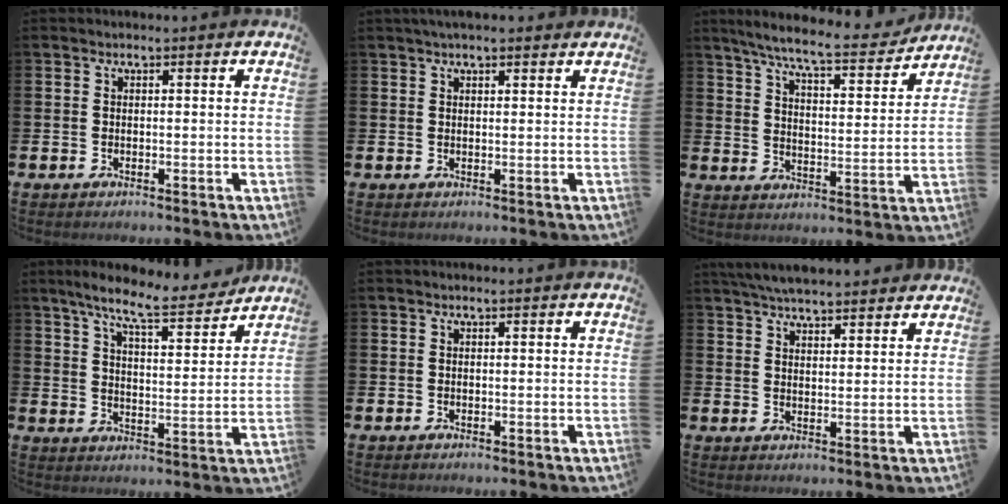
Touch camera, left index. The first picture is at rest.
{"total": 2.2, "force": [1.9, 0.3, 0.9], "torque": [-0.020, 0.003, 0.034]}
{"total": 8.2, "force": [7.4, 0.7, 3.4], "torque": [-0.090, -0.045, 0.125]}
{"total": 8.0, "force": [7.3, 1.0, 3.3], "torque": [-0.077, -0.038, 0.125]}
{"total": 0.0}
{"total": 5.7, "force": [5.6, 0.6, 1.2], "torque": [-0.031, -0.024, 0.100]}